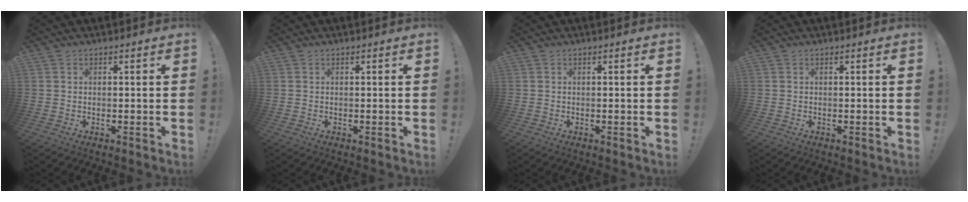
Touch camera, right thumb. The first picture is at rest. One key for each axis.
{"total": 0.0}
{"total": 0.0}
{"total": 0.0}